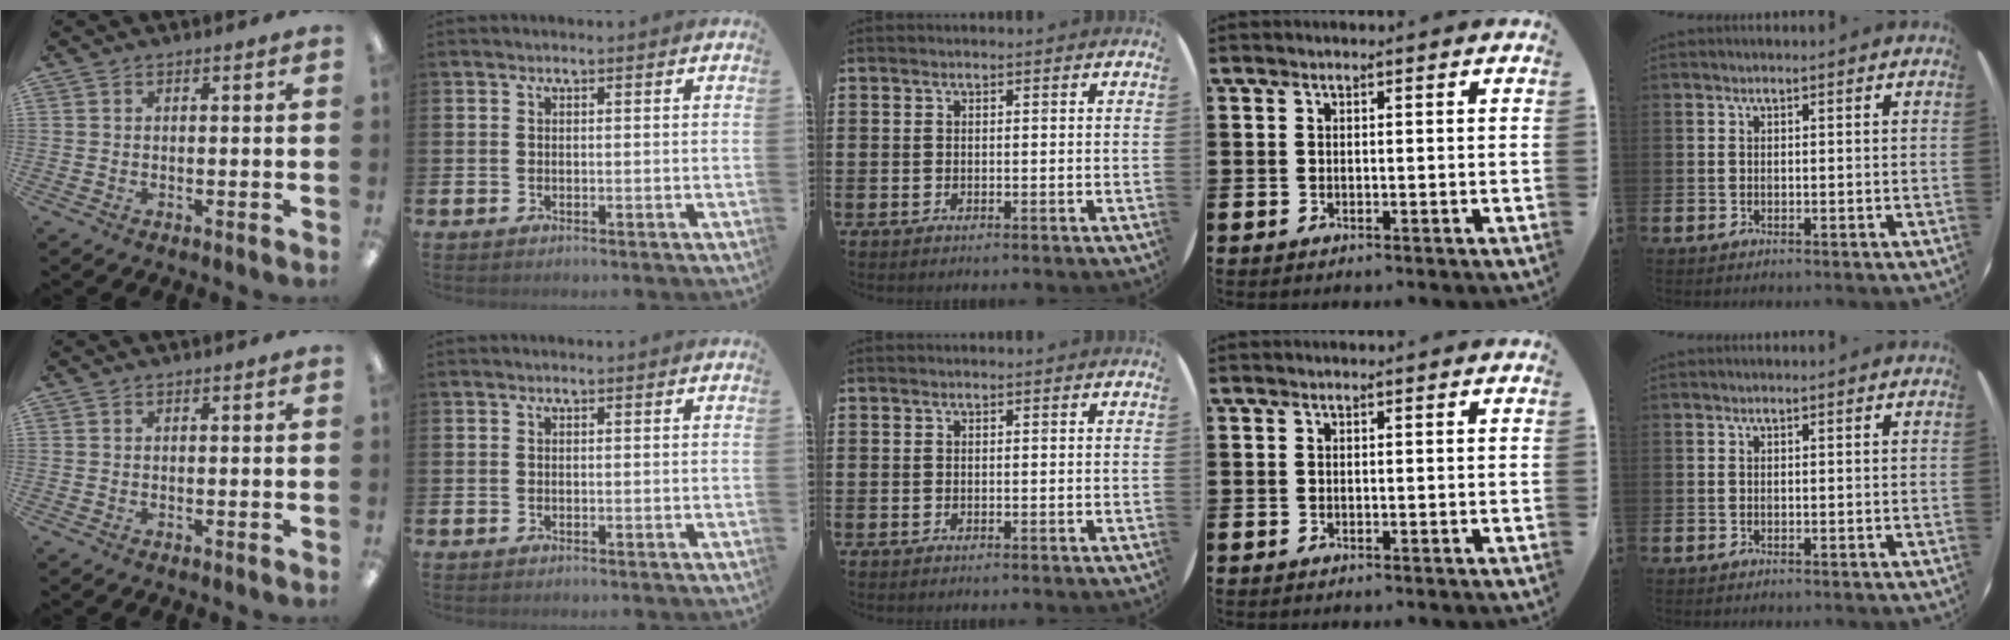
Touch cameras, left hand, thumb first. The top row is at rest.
{}